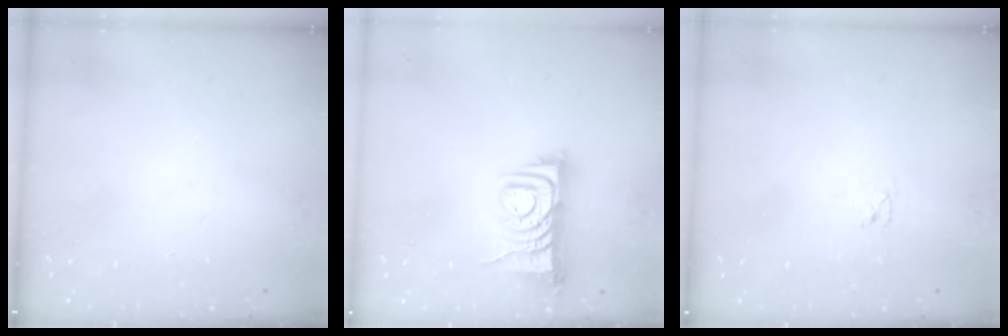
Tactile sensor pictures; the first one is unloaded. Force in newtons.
{"total": 7.9, "press": 7.9, "slide": 1.0}
{"total": 2.6, "press": 2.6, "slide": 0.3}